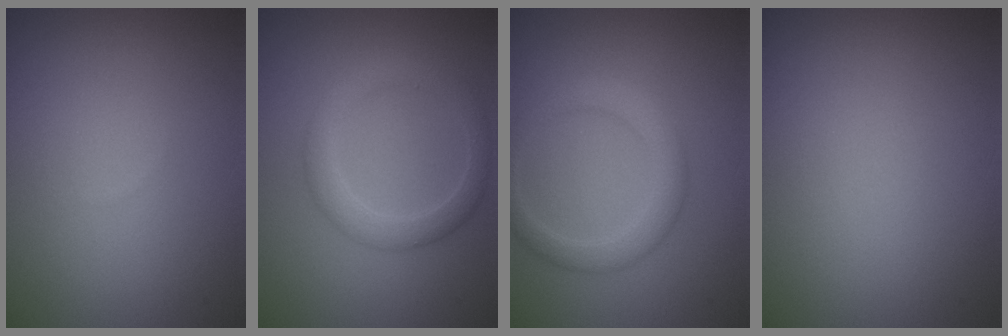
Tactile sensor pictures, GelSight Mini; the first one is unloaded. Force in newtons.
{"total": 2.8, "press": 2.8, "slide": 0.0}
{"total": 3.0, "press": 3.0, "slide": 0.0}
{"total": 0.0}